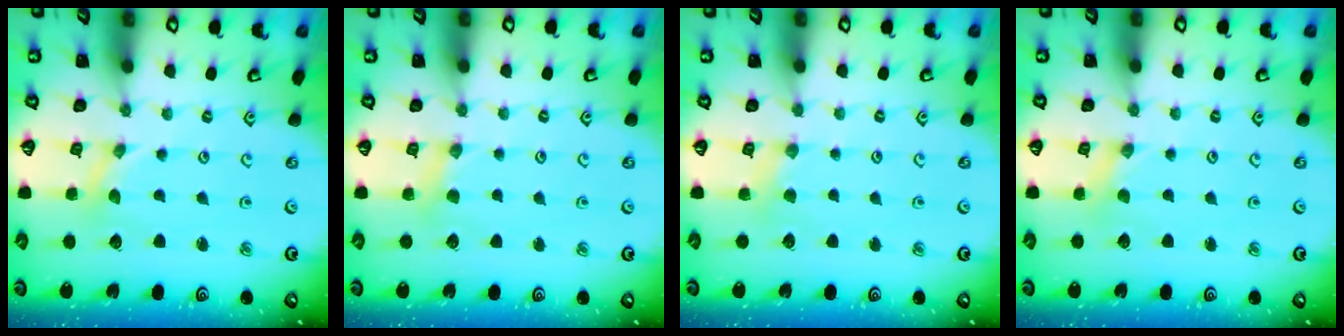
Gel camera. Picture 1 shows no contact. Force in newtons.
{"total": 3.0, "press": 2.9, "slide": 0.4}
{"total": 2.9, "press": 2.9, "slide": 0.4}
{"total": 0.0}